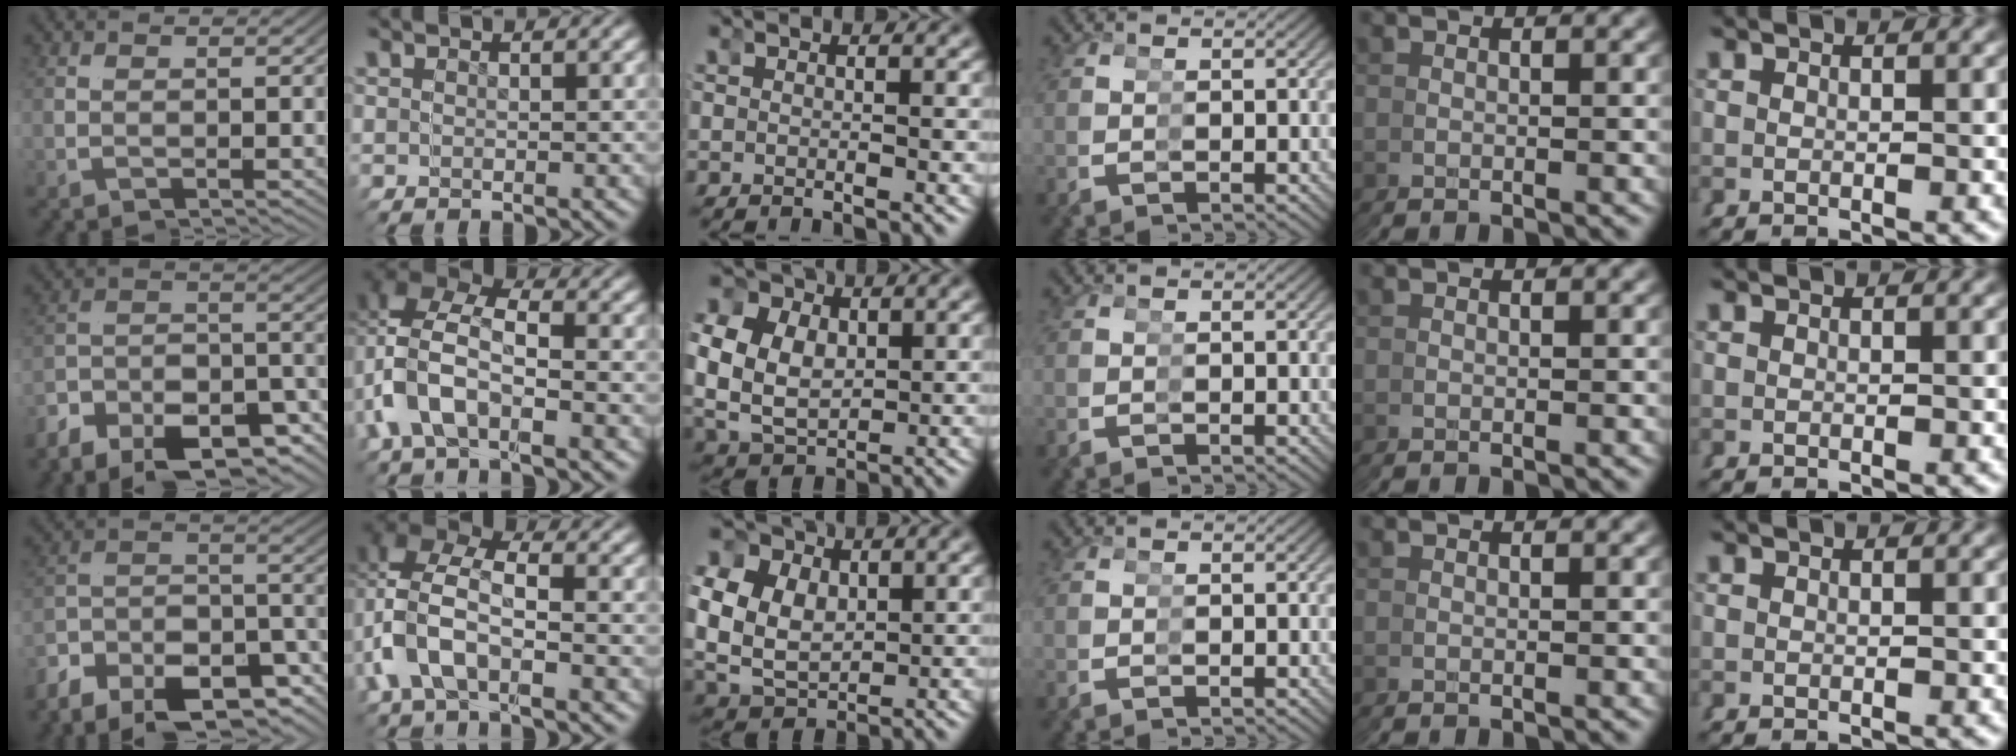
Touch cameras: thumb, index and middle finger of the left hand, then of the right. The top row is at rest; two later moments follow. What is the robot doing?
{"motion": "grasp_and_lifting", "object": "pipette"}